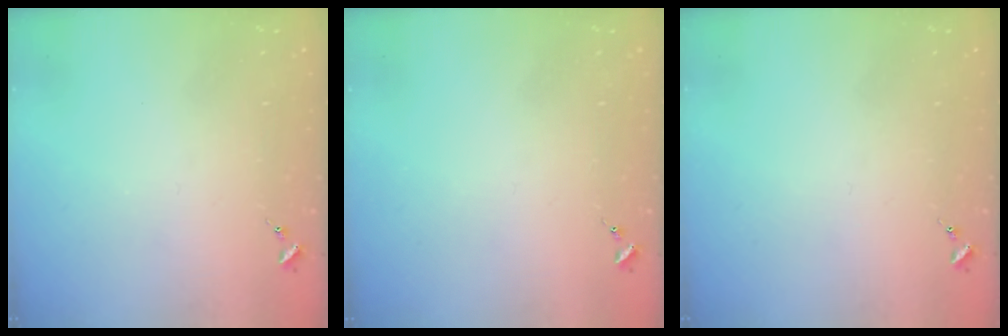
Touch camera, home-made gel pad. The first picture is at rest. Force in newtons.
{"total": 0.0}
{"total": 0.0}